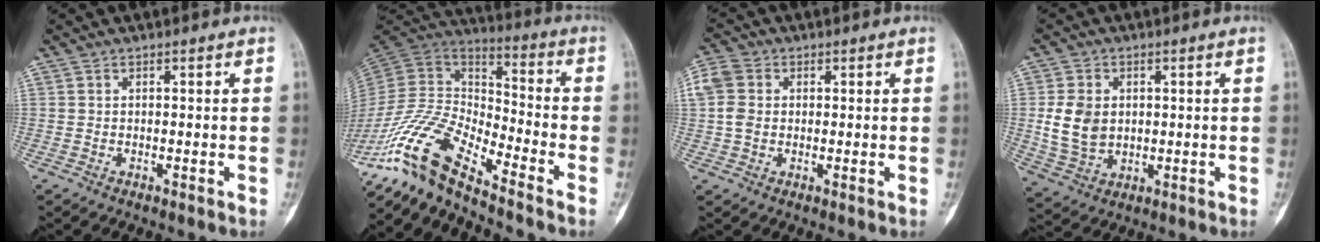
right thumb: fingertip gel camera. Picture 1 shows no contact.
{"total": 14.3, "force": [-12.0, 2.6, 7.3], "torque": [-0.151, 0.080, -0.241]}
{"total": 5.5, "force": [0.7, 4.5, 3.2], "torque": [-0.074, 0.012, 0.008]}
{"total": 8.6, "force": [0.8, 6.5, 5.6], "torque": [-0.090, -0.006, 0.025]}